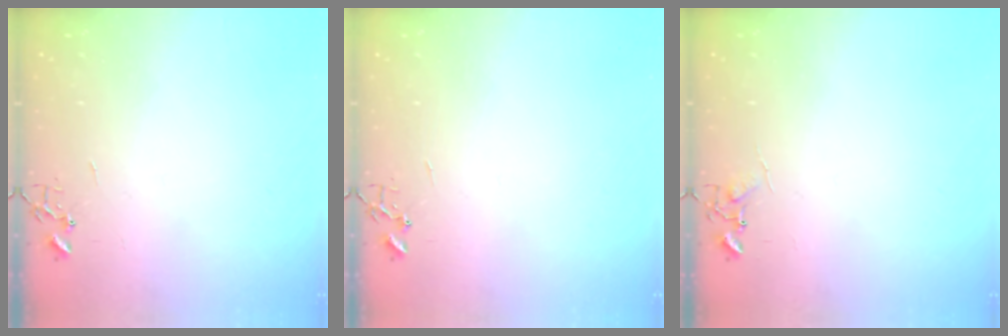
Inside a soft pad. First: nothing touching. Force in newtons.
{"total": 0.0}
{"total": 5.2, "press": 5.2, "slide": 0.6}